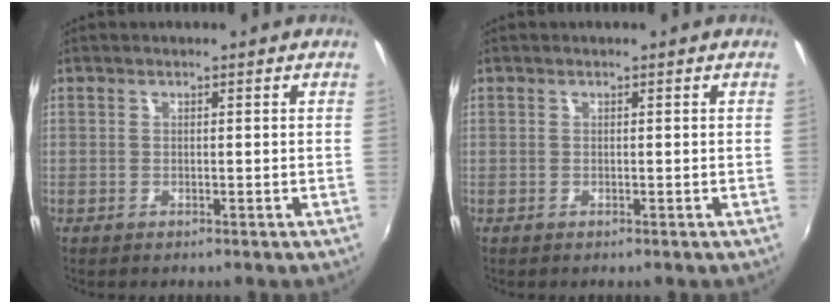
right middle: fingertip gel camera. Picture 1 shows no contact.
{"total": 0.0}